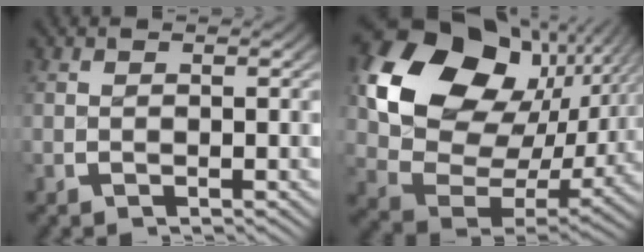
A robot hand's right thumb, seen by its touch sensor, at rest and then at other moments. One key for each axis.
{"total": 17.8, "fx": 2.7, "fy": 12.3, "fz": 12.5, "tx": -0.246, "ty": -0.024, "tz": 0.048}